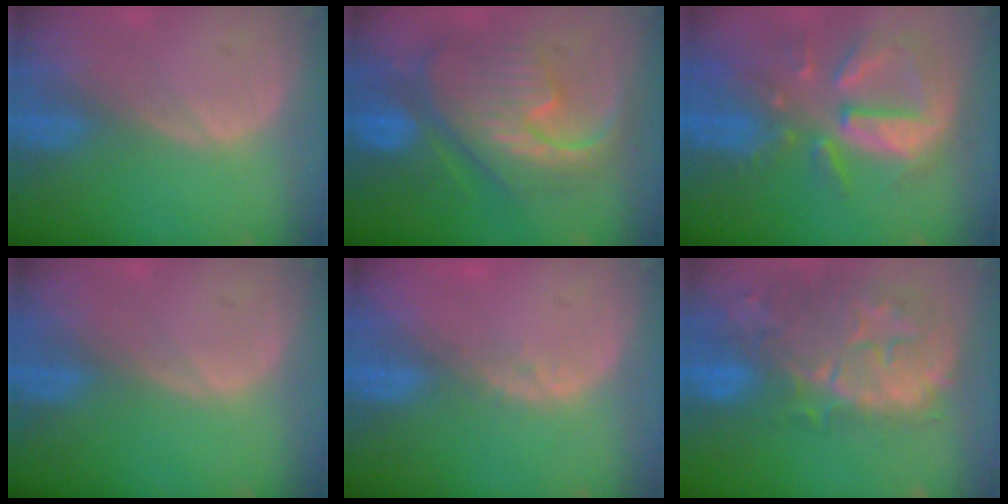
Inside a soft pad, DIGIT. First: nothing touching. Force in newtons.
{"total": 12.4, "press": 12.3, "slide": 1.4}
{"total": 10.9, "press": 9.5, "slide": 5.2}
{"total": 0.0}
{"total": 1.8, "press": 1.5, "slide": 1.0}
{"total": 13.4, "press": 11.7, "slide": 6.4}